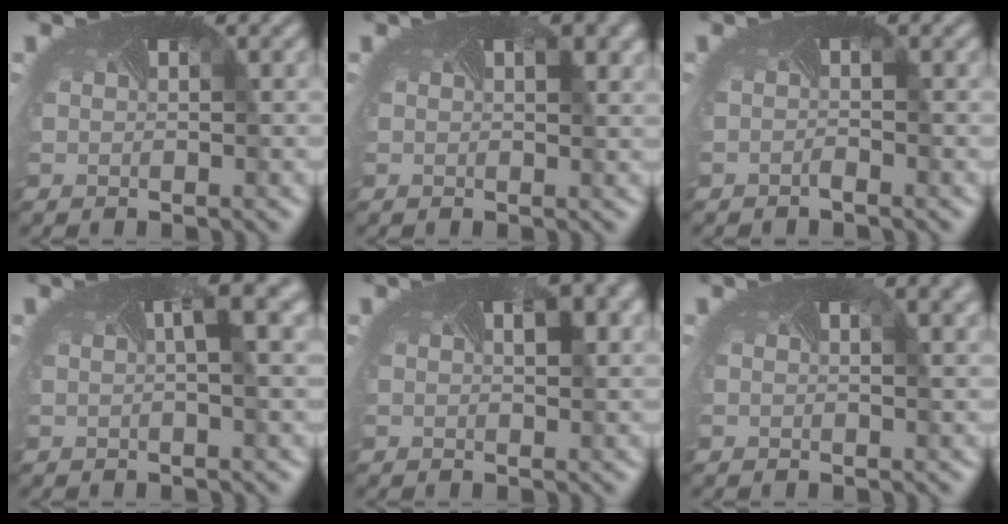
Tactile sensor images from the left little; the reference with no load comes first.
{"total": 1.3, "force": [0.6, 0.3, 1.1], "torque": [-0.016, -0.007, 0.010]}
{"total": 0.8, "force": [-0.8, -0.3, 0.0], "torque": [0.000, -0.011, -0.009]}
{"total": 3.3, "force": [1.1, 0.6, 3.0], "torque": [-0.037, 0.003, 0.012]}
{"total": 2.9, "force": [1.1, 0.9, 2.5], "torque": [-0.034, -0.001, 0.017]}
{"total": 3.7, "force": [1.9, 1.5, 2.8], "torque": [-0.020, 0.009, 0.005]}